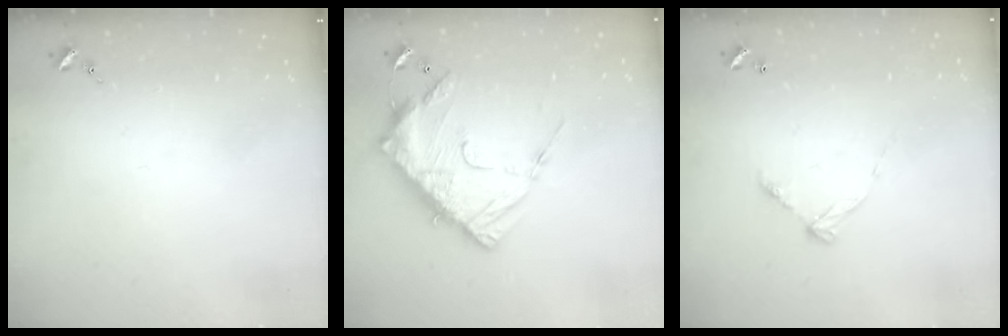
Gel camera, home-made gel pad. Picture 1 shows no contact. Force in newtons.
{"total": 16.0, "press": 15.9, "slide": 1.5}
{"total": 5.8, "press": 5.8, "slide": 0.4}